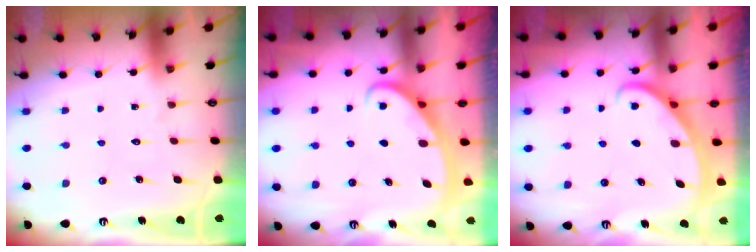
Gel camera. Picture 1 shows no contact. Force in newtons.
{"total": 2.7, "press": 2.7, "slide": 0.4}
{"total": 3.1, "press": 3.1, "slide": 0.1}